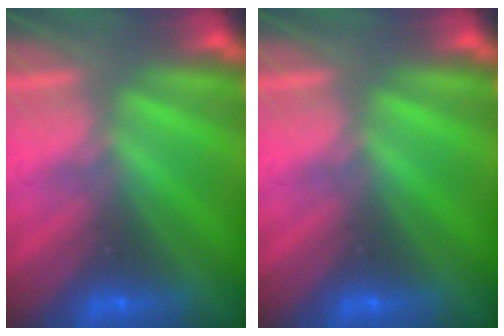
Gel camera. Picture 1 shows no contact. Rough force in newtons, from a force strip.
{"total": 0.0}